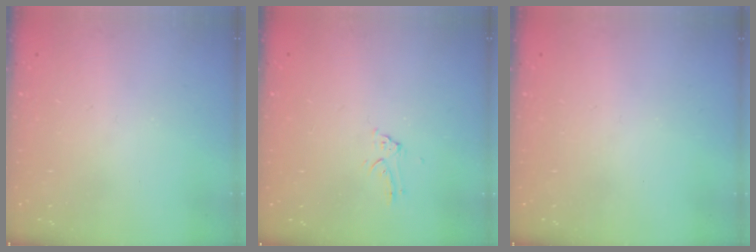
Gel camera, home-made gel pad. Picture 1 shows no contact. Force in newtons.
{"total": 1.1, "press": 1.1, "slide": 0.1}
{"total": 0.0}